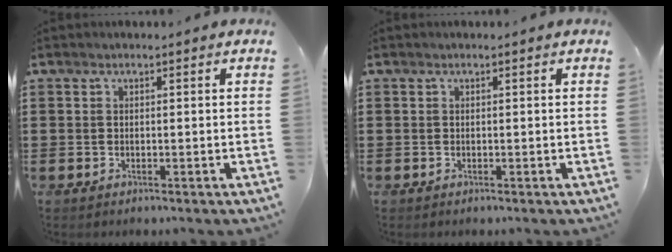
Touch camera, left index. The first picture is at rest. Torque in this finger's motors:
{"motor_torque": [0.00, 0.00, 0.00, 0.00]}